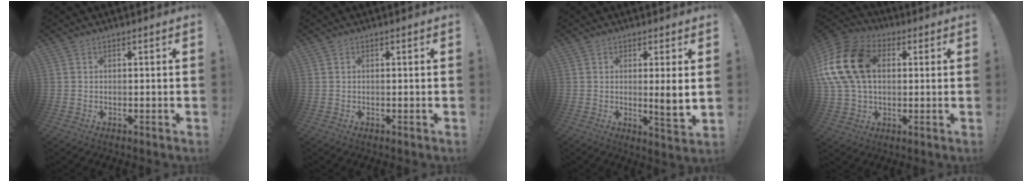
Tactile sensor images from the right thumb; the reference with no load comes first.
{"total": 0.0}
{"total": 5.3, "force": [1.2, -0.1, 5.1], "torque": [-0.070, -0.019, 0.015]}
{"total": 19.9, "force": [3.7, 14.1, 13.5], "torque": [-0.257, 0.007, 0.071]}